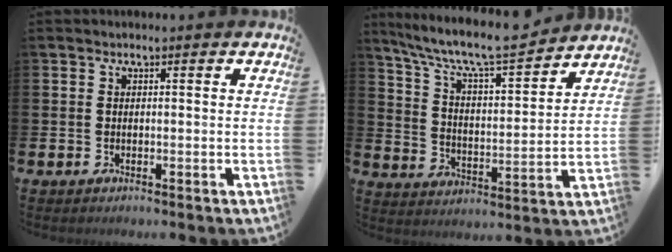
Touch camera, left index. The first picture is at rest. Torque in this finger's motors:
{"motor_torque": [1.01, -1.12, 0.32, 0.21]}